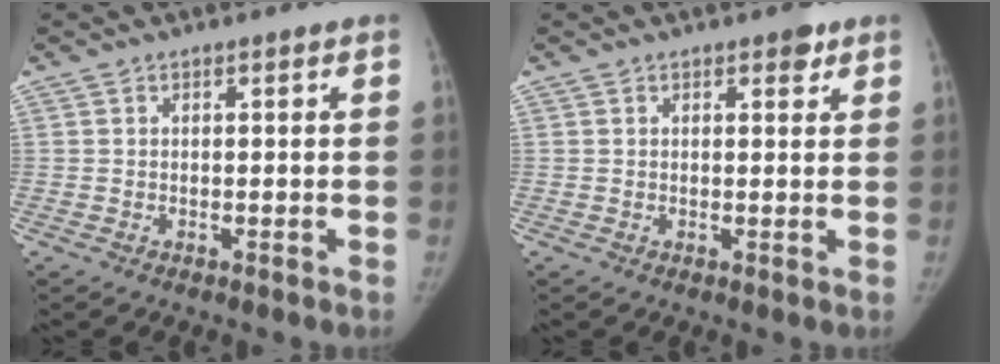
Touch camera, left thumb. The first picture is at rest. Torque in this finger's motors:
{"motor_torque": [0.59, 0.01, 0.53, -0.45, 0.05]}